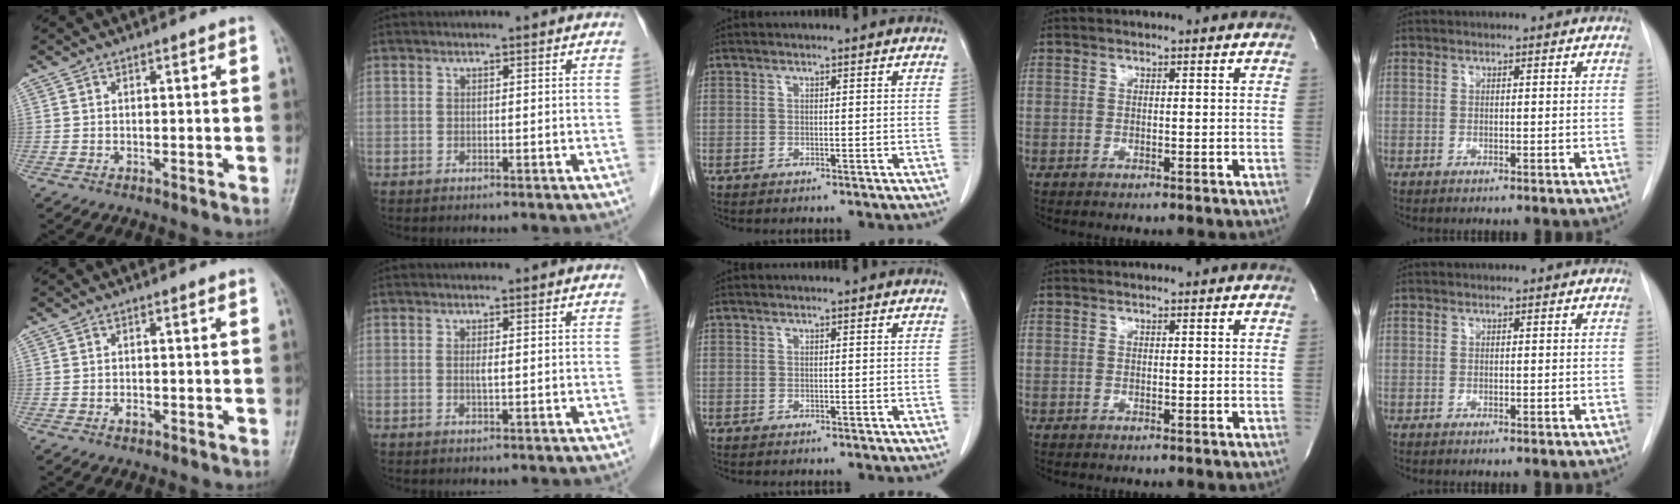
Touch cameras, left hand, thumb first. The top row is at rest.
{"thumb": {"total": 1.0, "force": [-0.3, 0.6, 0.8], "torque": [-0.010, 0.001, -0.003]}, "index": {"total": 0.8, "force": [-0.2, 0.0, 0.8], "torque": [-0.019, -0.004, -0.006]}}